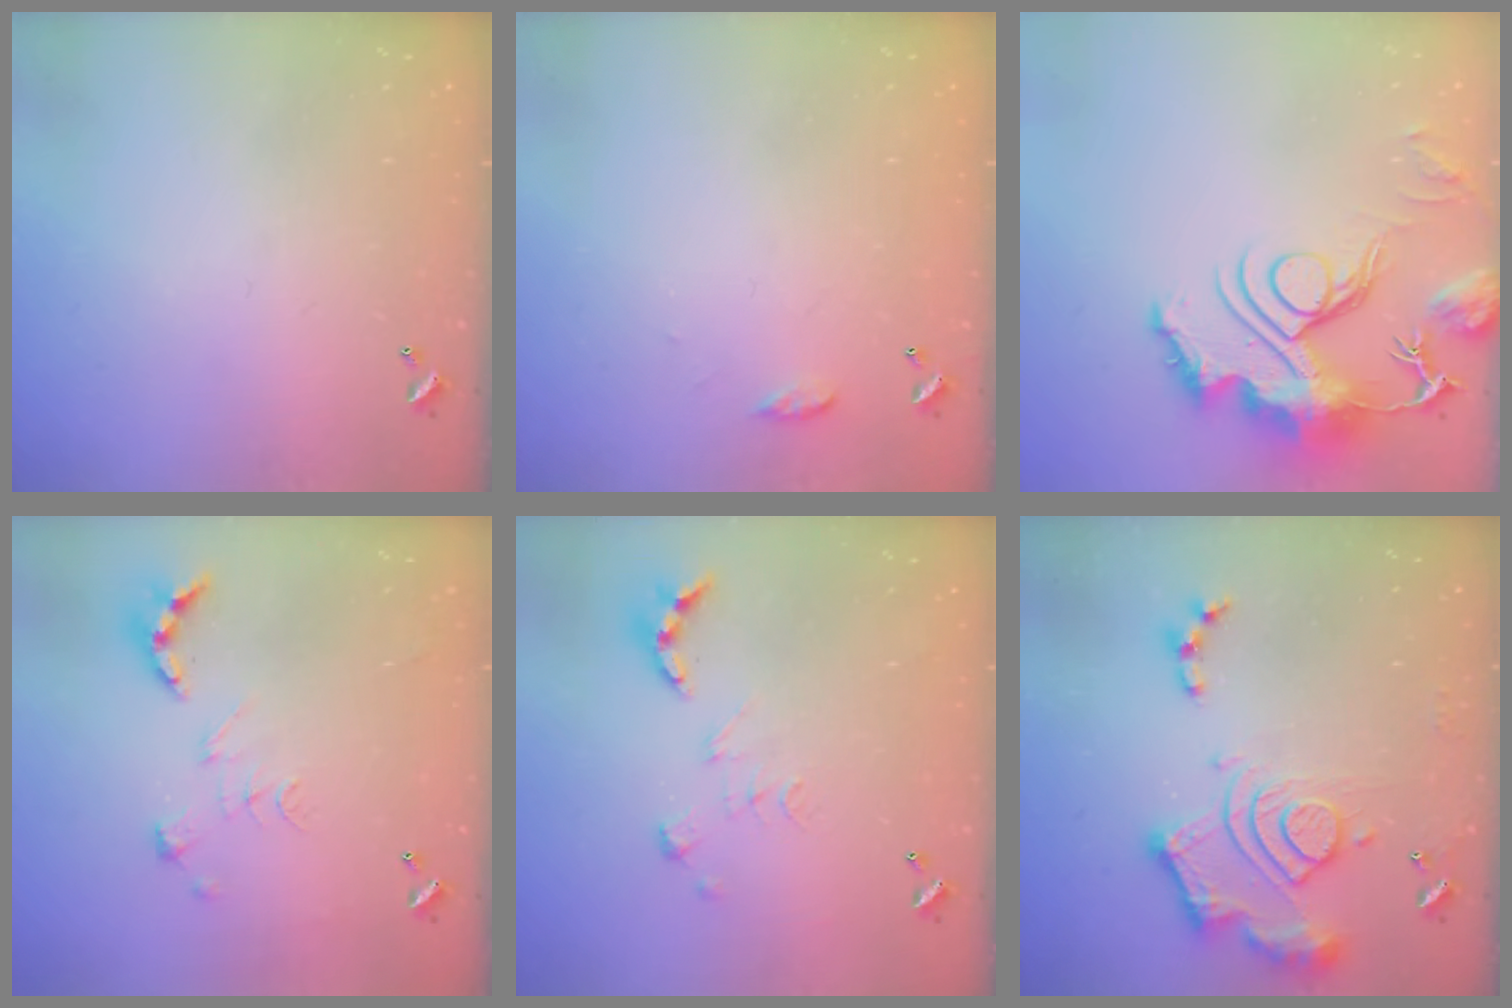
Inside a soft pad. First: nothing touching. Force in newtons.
{"total": 5.0, "press": 5.0, "slide": 0.7}
{"total": 15.8, "press": 15.7, "slide": 1.8}
{"total": 2.4, "press": 1.9, "slide": 1.5}
{"total": 2.9, "press": 2.7, "slide": 1.3}
{"total": 16.7, "press": 16.6, "slide": 1.5}